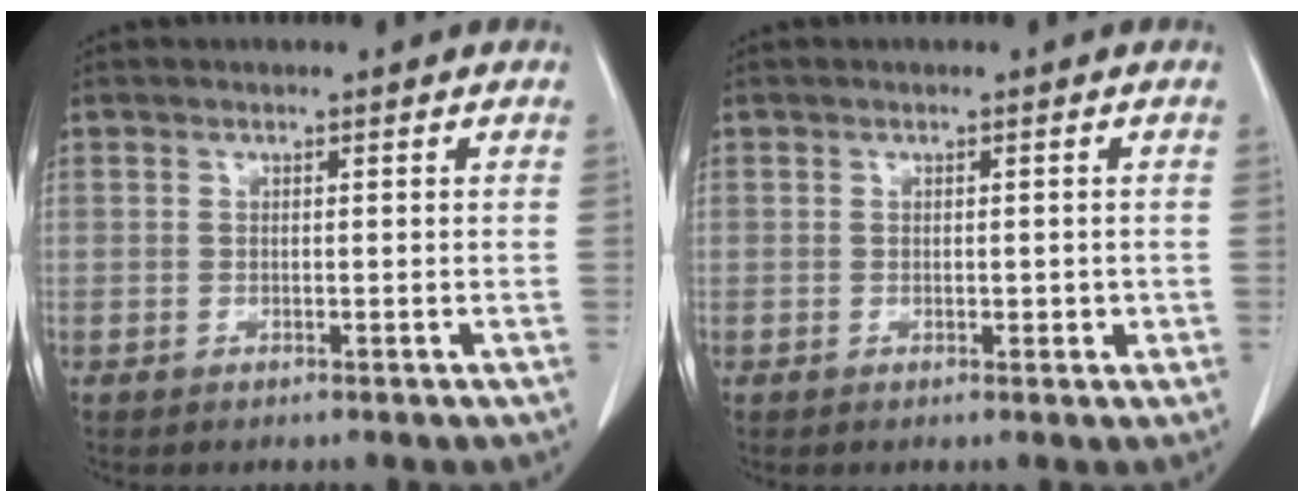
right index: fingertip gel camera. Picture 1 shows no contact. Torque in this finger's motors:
{"motor_torque": [-0.08, 0.17, 0.02, 0.02]}